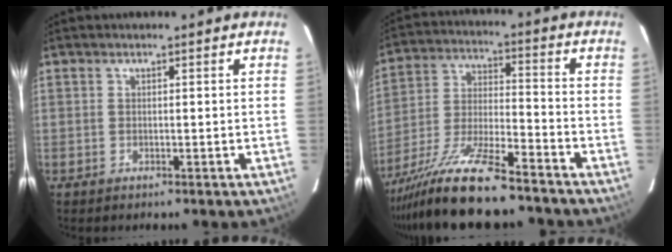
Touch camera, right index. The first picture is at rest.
{"total": 15.3, "force": [-12.6, 1.5, 8.7], "torque": [-0.177, -0.018, -0.227]}